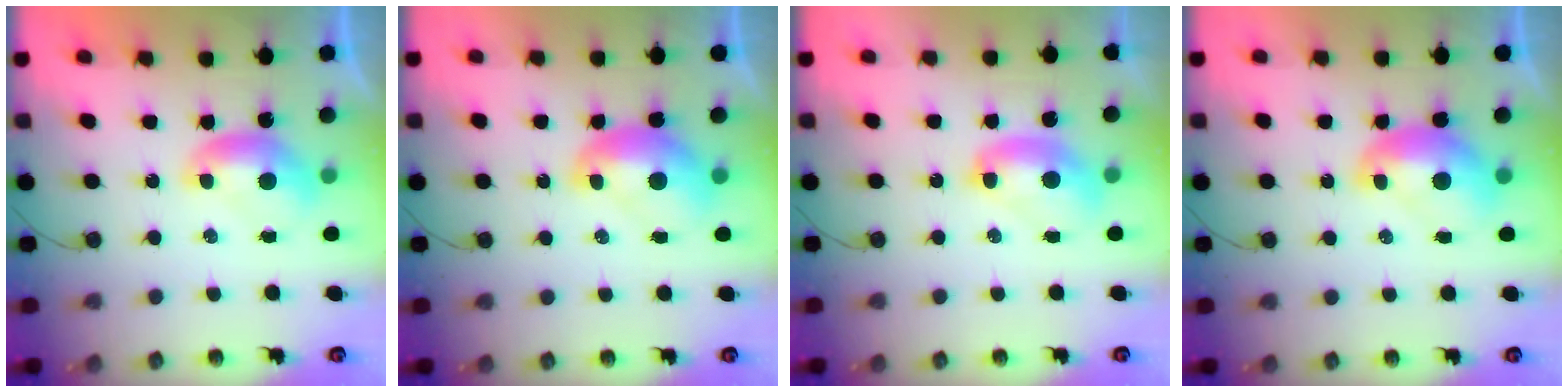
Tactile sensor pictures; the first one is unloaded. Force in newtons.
{"total": 2.6, "press": 2.5, "slide": 0.7}
{"total": 2.8, "press": 2.8, "slide": 0.1}
{"total": 2.6, "press": 2.5, "slide": 0.7}